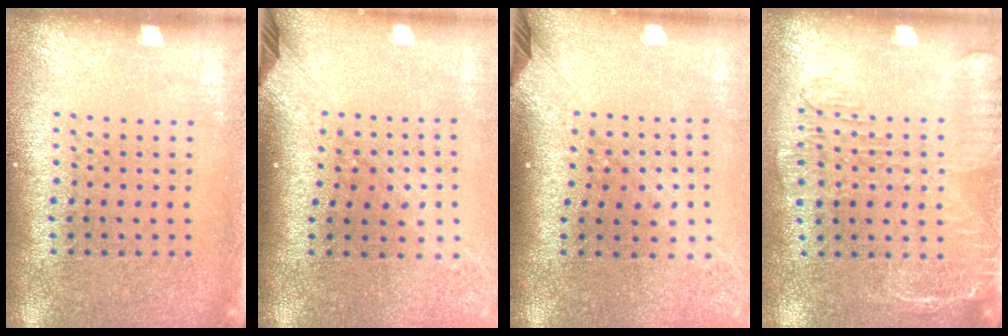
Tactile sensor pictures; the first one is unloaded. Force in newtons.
{"total": 2.3, "press": 1.7, "slide": 1.6}
{"total": 2.3, "press": 1.7, "slide": 1.6}
{"total": 1.8, "press": 1.5, "slide": 0.9}